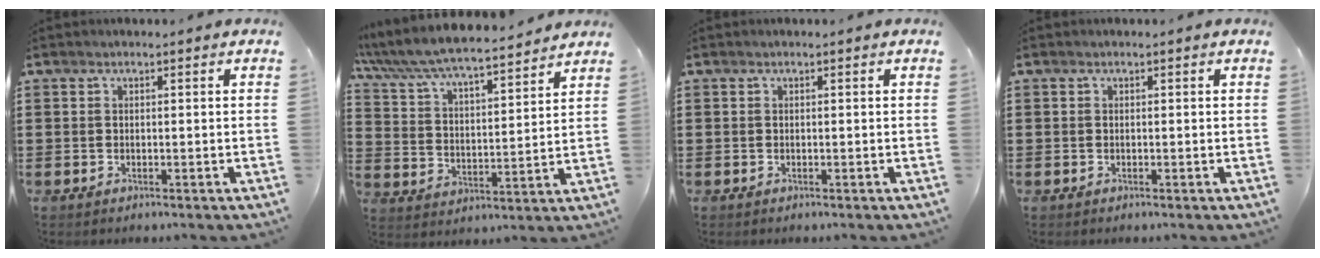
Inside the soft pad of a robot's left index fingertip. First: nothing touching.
{"total": 5.5, "force": [5.3, 0.1, 1.5], "torque": [-0.057, -0.039, 0.082]}
{"total": 0.0}
{"total": 0.0}